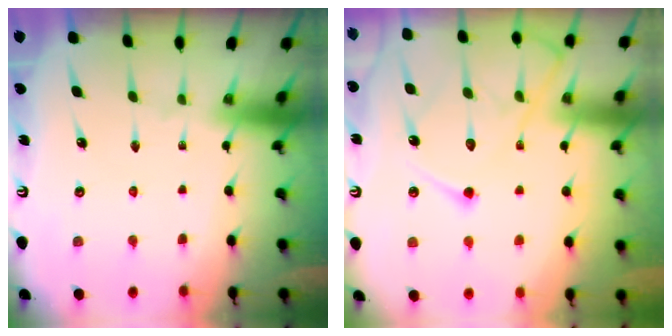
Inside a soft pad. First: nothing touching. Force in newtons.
{"total": 14.8, "press": 14.7, "slide": 1.6}